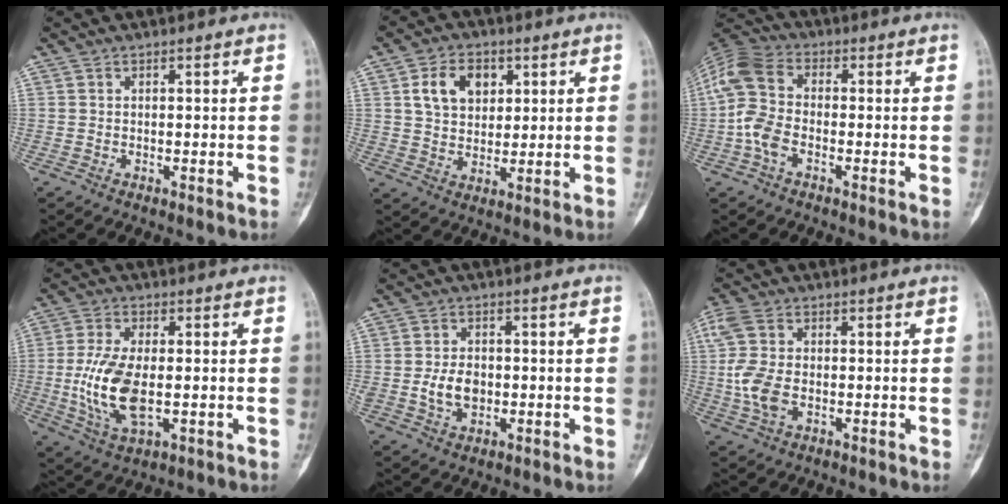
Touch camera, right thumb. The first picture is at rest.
{"total": 8.9, "force": [3.1, 6.3, 5.4], "torque": [-0.067, -0.007, 0.056]}
{"total": 9.7, "force": [-2.1, 6.1, 7.3], "torque": [-0.162, 0.022, -0.055]}
{"total": 12.3, "force": [-1.2, 6.0, 10.6], "torque": [-0.218, -0.008, -0.018]}
{"total": 6.3, "force": [-0.6, 4.5, 4.3], "torque": [-0.067, 0.000, -0.007]}
{"total": 8.2, "force": [-0.7, 5.1, 6.3], "torque": [-0.157, 0.003, -0.016]}